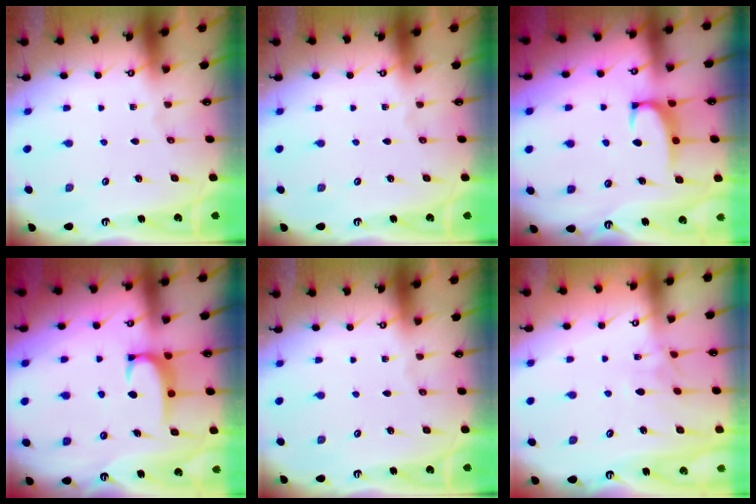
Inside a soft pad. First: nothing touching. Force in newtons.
{"total": 0.0}
{"total": 2.3, "press": 2.3, "slide": 0.6}
{"total": 2.7, "press": 2.7, "slide": 0.5}
{"total": 0.0}
{"total": 1.6, "press": 1.4, "slide": 0.8}